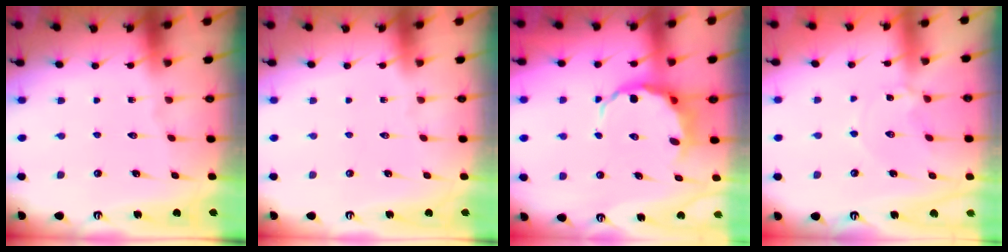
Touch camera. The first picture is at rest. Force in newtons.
{"total": 0.0}
{"total": 5.8, "press": 5.5, "slide": 1.9}
{"total": 2.2, "press": 2.2, "slide": 0.2}